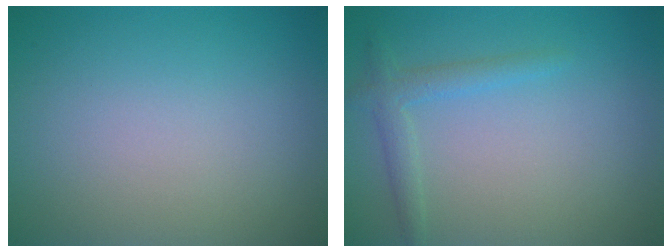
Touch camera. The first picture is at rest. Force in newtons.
{"total": 1.9, "press": 1.9, "slide": 0.1}